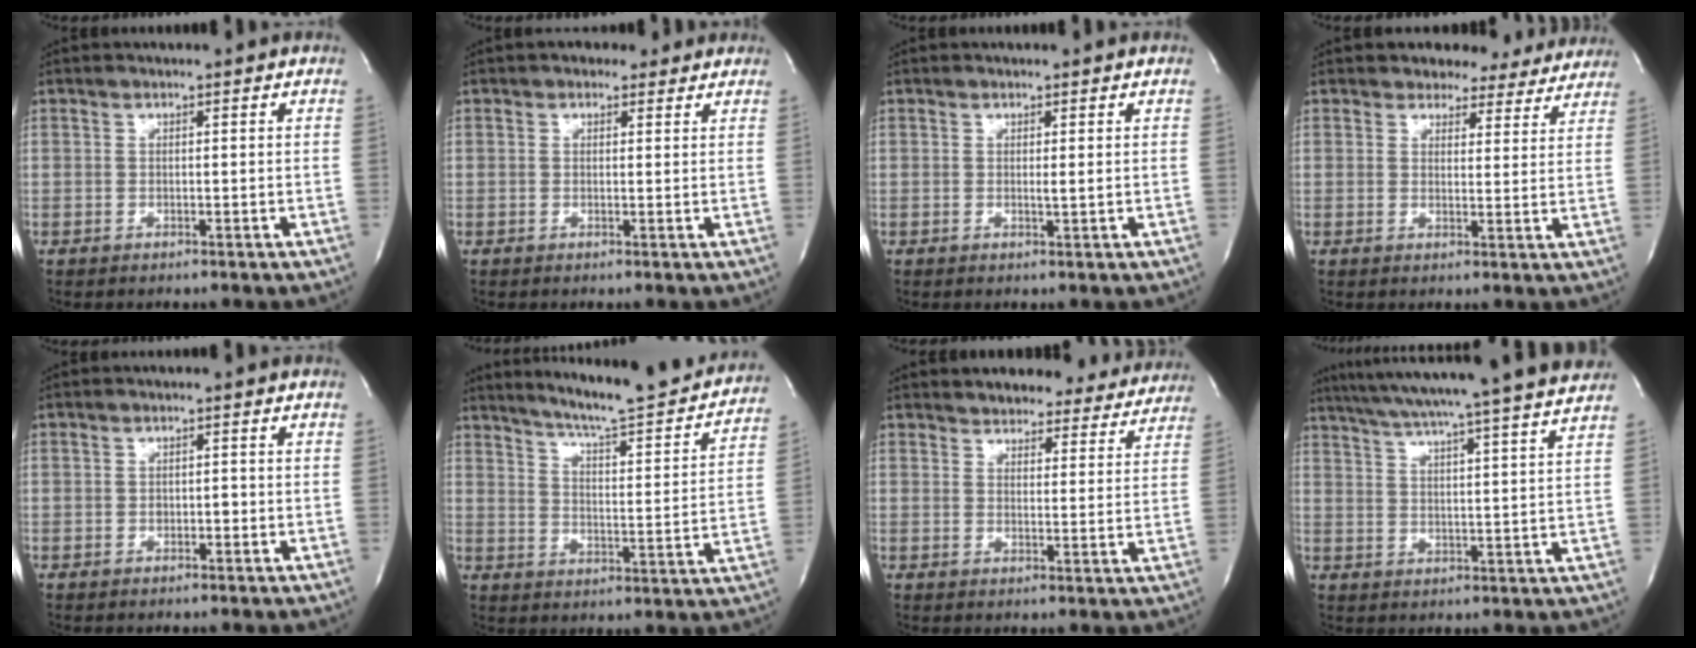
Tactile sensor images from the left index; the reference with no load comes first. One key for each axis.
{"total": 2.7, "fx": 1.9, "fy": 1.7, "fz": 1.0, "tx": -0.009, "ty": 0.013, "tz": 0.021}
{"total": 0.6, "fx": -0.1, "fy": -0.1, "fz": 0.6, "tx": -0.014, "ty": -0.006, "tz": -0.001}
{"total": 8.4, "fx": 7.5, "fy": 3.6, "fz": 0.7, "tx": 0.019, "ty": -0.008, "tz": 0.068}
{"total": 1.2, "fx": -0.6, "fy": 0.8, "fz": 0.8, "tx": -0.010, "ty": -0.001, "tz": -0.009}
{"total": 19.5, "fx": 17.9, "fy": 0.9, "fz": 7.8, "tx": -0.117, "ty": -0.046, "tz": 0.236}
{"total": 15.8, "fx": 14.6, "fy": 5.1, "fz": 3.3, "tx": -0.024, "ty": -0.012, "tz": 0.163}
{"total": 23.7, "fx": 21.0, "fy": -1.5, "fz": 10.9, "tx": -0.184, "ty": -0.024, "tz": 0.278}